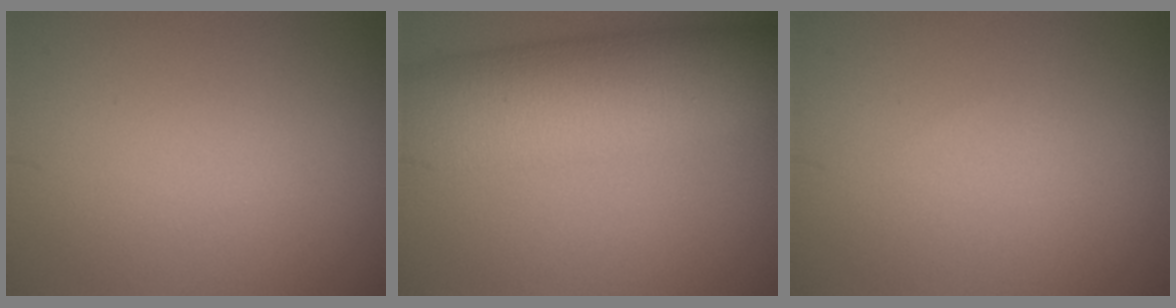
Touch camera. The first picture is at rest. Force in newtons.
{"total": 10.3, "press": 10.3, "slide": 0.2}
{"total": 0.0}